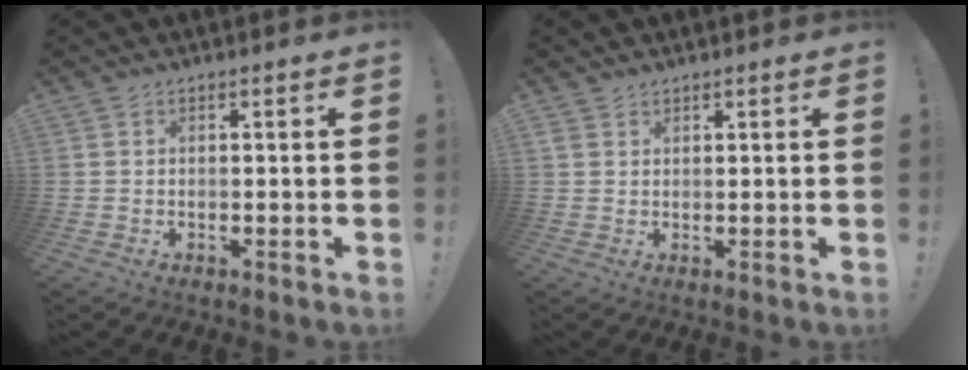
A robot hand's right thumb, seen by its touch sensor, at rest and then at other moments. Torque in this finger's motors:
{"motor_torque": [-0.02, -0.21, -0.10, -0.06, 0.05]}